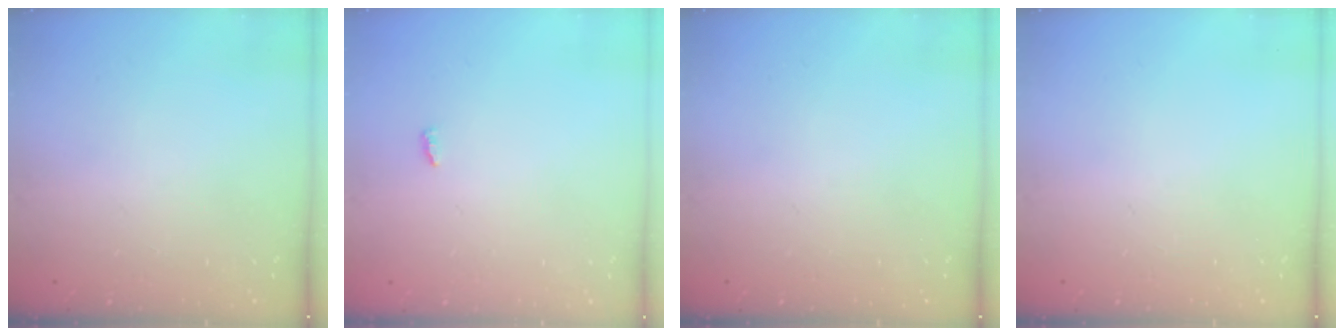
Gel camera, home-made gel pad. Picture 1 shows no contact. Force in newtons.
{"total": 2.7, "press": 2.7, "slide": 0.2}
{"total": 0.0}
{"total": 0.0}